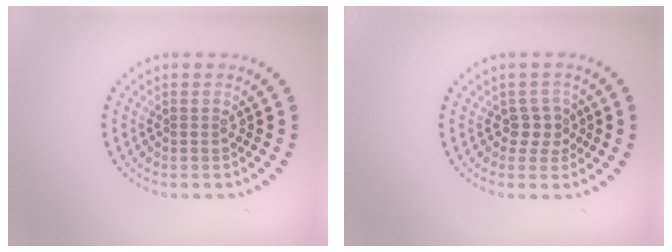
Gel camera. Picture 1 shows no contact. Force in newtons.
{"total": 1.8, "press": 1.5, "slide": 0.9}